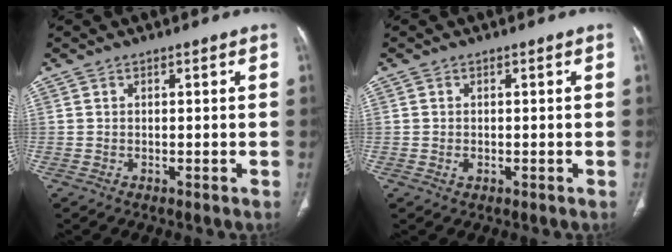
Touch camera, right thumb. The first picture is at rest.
{"total": 1.0, "force": [-0.2, 0.7, 0.6], "torque": [-0.016, 0.001, -0.002]}